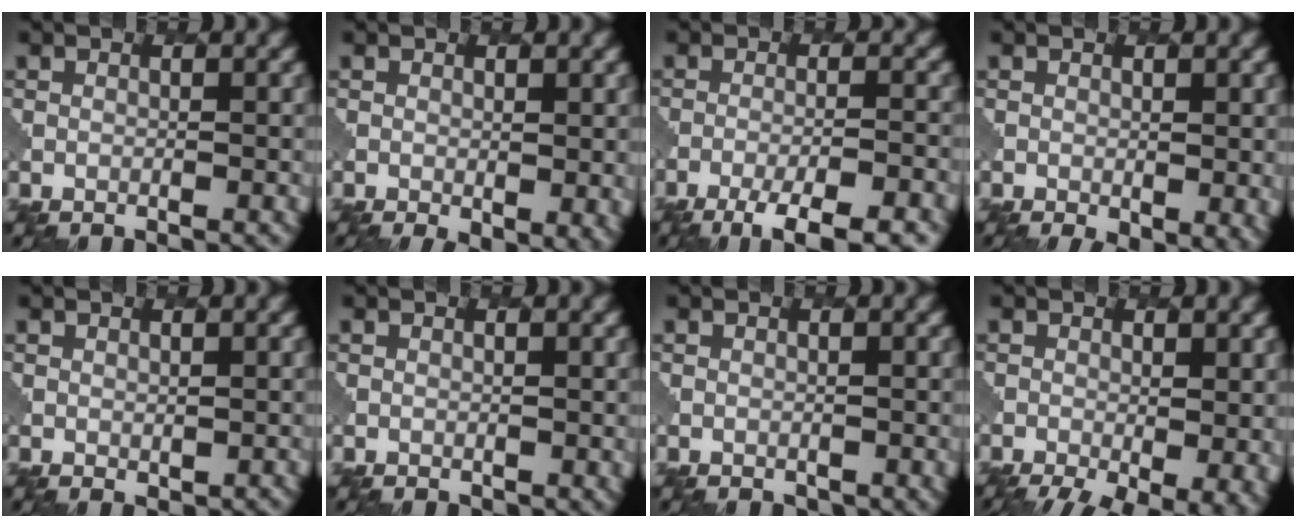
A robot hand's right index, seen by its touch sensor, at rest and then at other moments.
{"total": 3.5, "force": [-0.4, 1.6, 3.0], "torque": [-0.038, -0.013, -0.001]}
{"total": 6.6, "force": [-4.5, 1.4, 4.6], "torque": [-0.070, -0.007, -0.071]}
{"total": 4.0, "force": [-0.8, 2.0, 3.4], "torque": [-0.044, -0.013, -0.006]}
{"total": 0.9, "force": [0.8, 0.4, 0.1], "torque": [-0.001, -0.004, 0.015]}
{"total": 1.2, "force": [0.4, 0.9, 0.8], "torque": [-0.009, -0.005, 0.007]}
{"total": 1.3, "force": [0.0, 1.0, 0.7], "torque": [-0.010, -0.006, 0.005]}
{"total": 7.4, "force": [-2.7, 3.3, 6.1], "torque": [-0.077, -0.022, -0.028]}